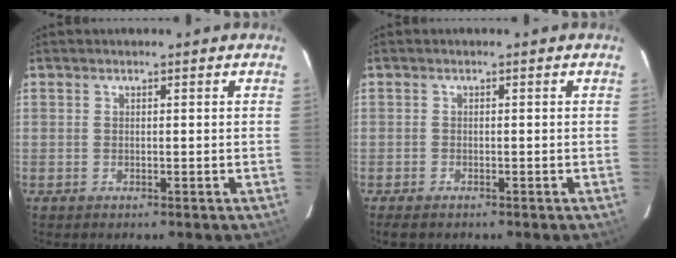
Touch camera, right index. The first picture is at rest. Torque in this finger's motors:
{"motor_torque": [0.17, -0.14, 0.07, 0.01]}